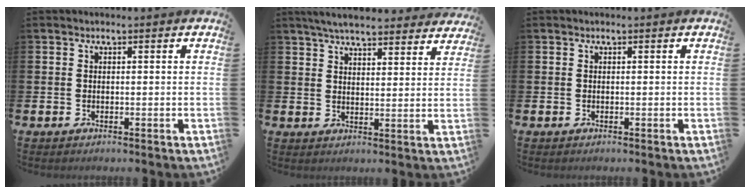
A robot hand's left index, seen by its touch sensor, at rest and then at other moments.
{"total": 5.8, "force": [5.5, 0.8, 1.6], "torque": [-0.032, -0.029, 0.096]}
{"total": 0.0}